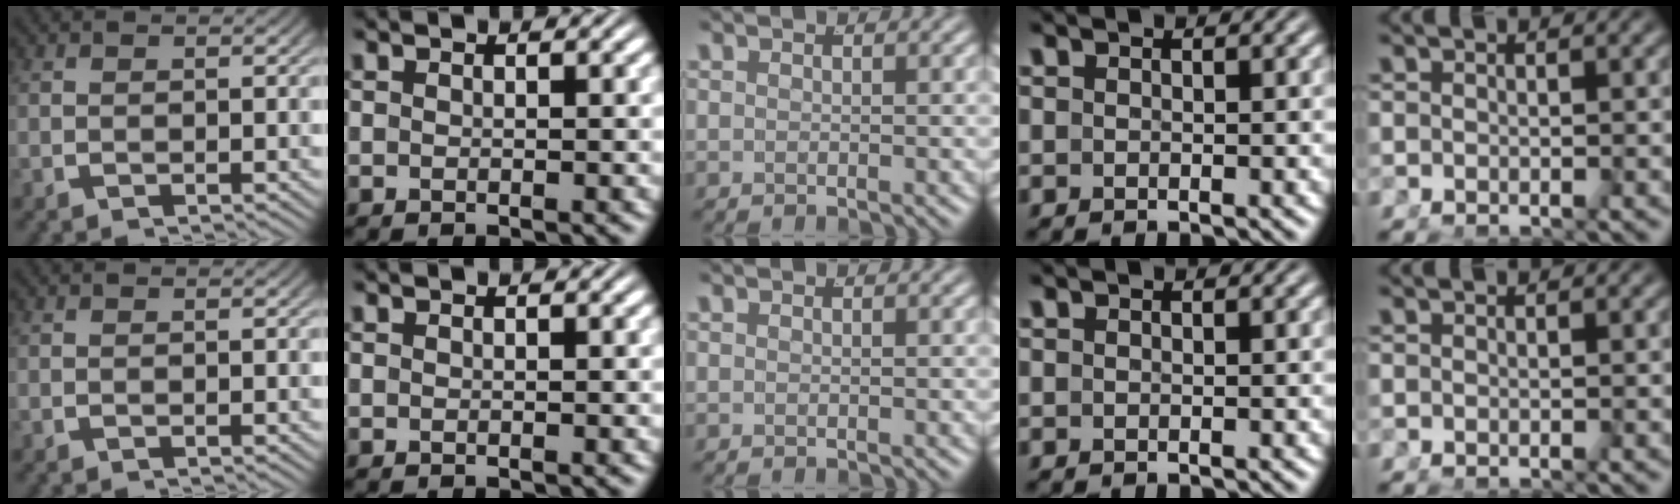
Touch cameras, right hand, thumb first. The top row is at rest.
{}